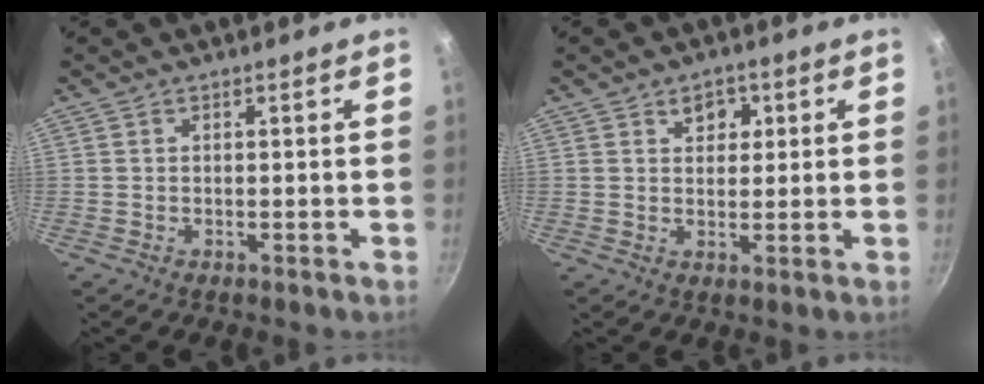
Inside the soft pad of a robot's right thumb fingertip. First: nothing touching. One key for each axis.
{"total": 4.0, "fx": 1.7, "fy": 3.0, "fz": 2.0, "tx": -0.003, "ty": -0.007, "tz": 0.024}